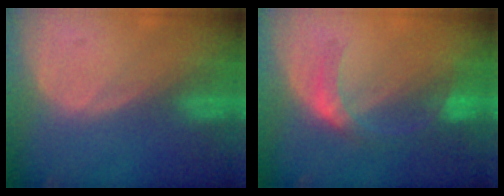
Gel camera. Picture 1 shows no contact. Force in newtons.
{"total": 5.2, "press": 4.8, "slide": 2.1}